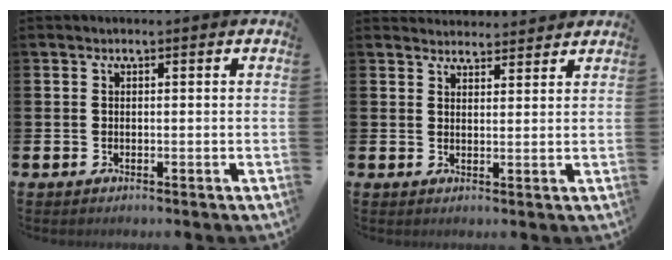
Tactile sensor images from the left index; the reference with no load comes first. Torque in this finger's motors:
{"motor_torque": [0.58, -1.55, -0.05, -0.01]}